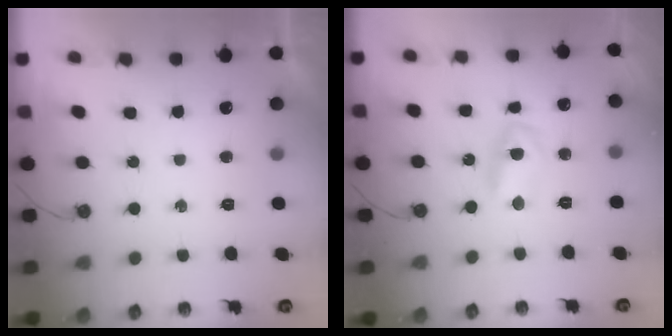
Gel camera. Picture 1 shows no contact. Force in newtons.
{"total": 6.0, "press": 6.0, "slide": 0.3}